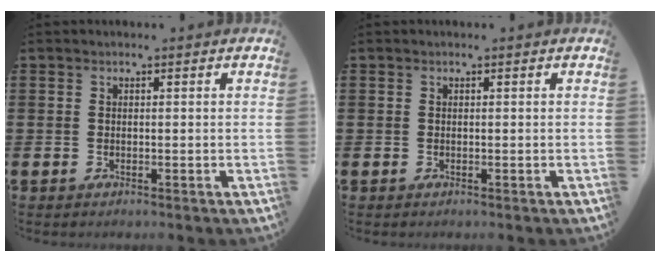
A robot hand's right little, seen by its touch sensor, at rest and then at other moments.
{"total": 0.0}